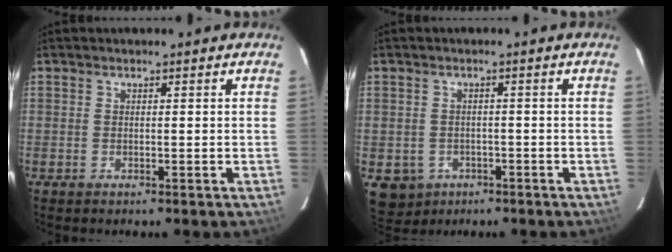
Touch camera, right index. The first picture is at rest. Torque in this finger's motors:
{"motor_torque": [-1.00, -0.66, -1.05, -0.21]}